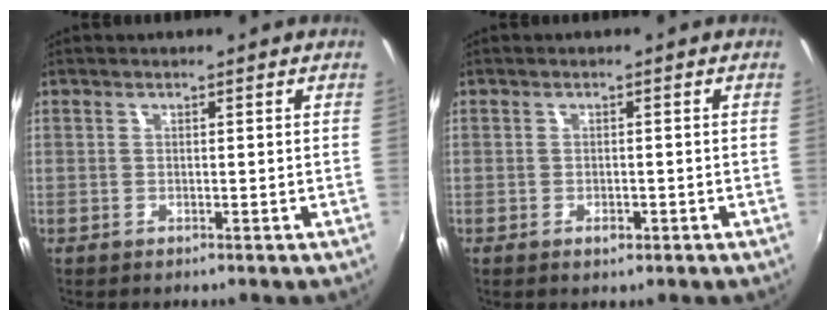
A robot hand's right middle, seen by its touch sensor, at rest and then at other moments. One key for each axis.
{"total": 1.6, "fx": -0.9, "fy": 0.8, "fz": 1.1, "tx": -0.017, "ty": -0.002, "tz": -0.014}